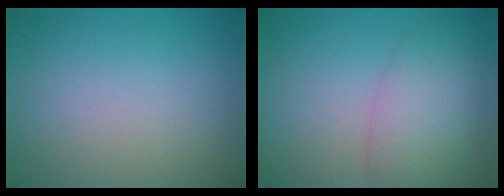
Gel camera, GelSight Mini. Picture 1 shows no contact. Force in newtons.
{"total": 4.6, "press": 4.6, "slide": 0.2}